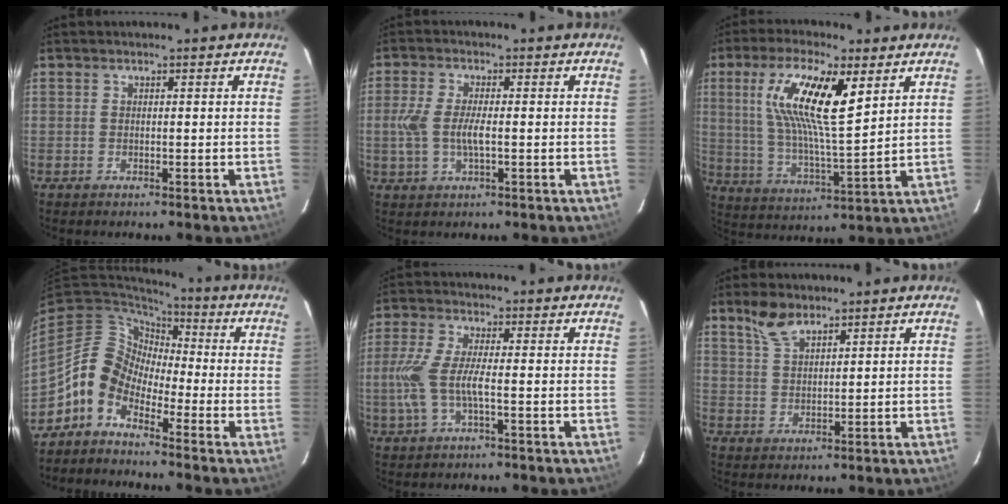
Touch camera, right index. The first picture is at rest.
{"total": 6.4, "force": [-0.7, 2.3, 5.9], "torque": [-0.126, -0.002, -0.013]}
{"total": 15.8, "force": [6.2, 3.8, 14.0], "torque": [-0.263, 0.004, 0.118]}
{"total": 9.8, "force": [-4.8, 7.8, 3.4], "torque": [-0.078, 0.034, -0.126]}
{"total": 7.8, "force": [-1.5, 1.6, 7.5], "torque": [-0.169, -0.003, -0.028]}
{"total": 5.2, "force": [3.9, 2.0, 2.7], "torque": [-0.051, 0.005, 0.080]}